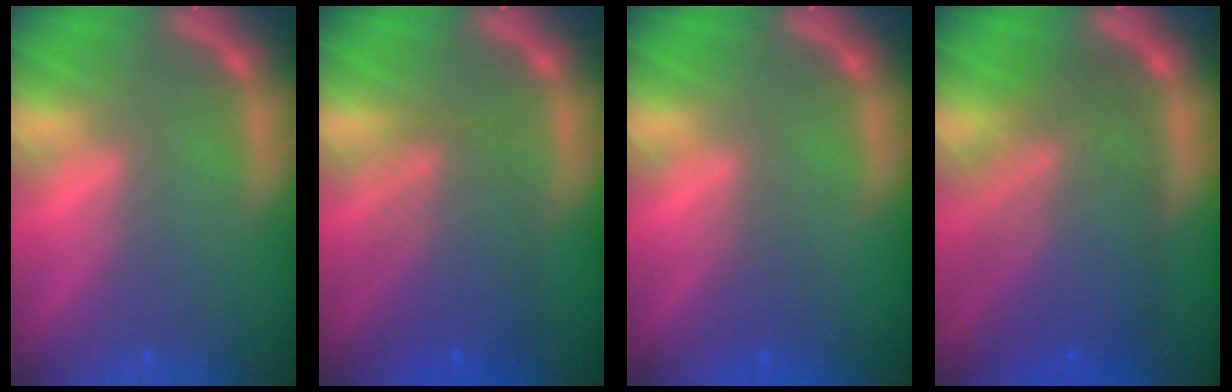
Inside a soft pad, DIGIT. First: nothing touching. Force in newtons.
{"total": 6.0}
{"total": 1.5}
{"total": 9.1}